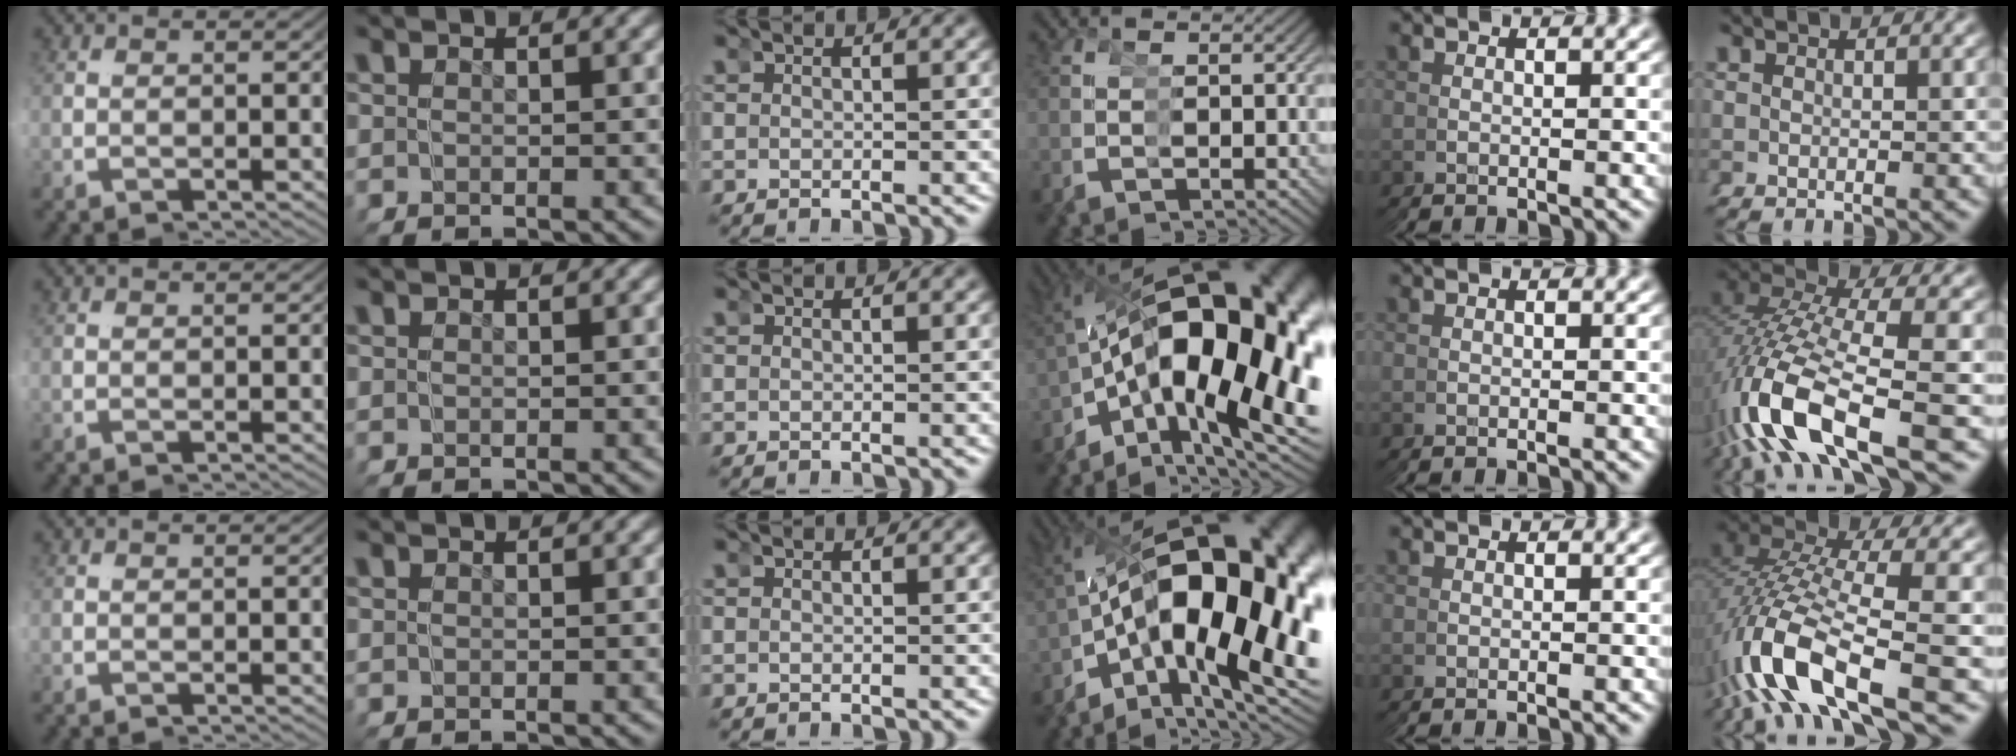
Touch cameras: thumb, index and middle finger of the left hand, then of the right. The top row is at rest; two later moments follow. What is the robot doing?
{"motion": "grasp_and_lifting", "object": "tape"}